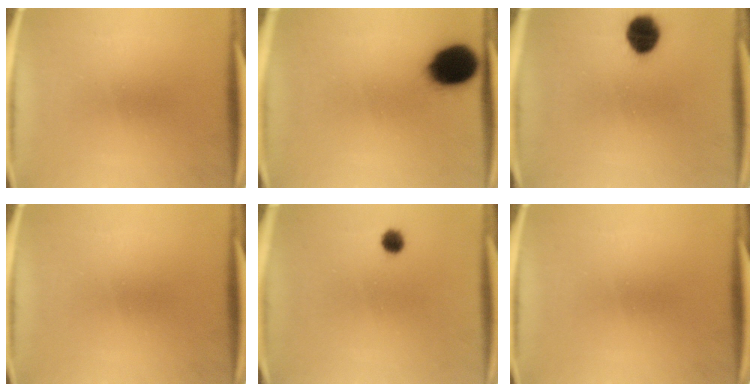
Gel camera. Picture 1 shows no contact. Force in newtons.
{"total": 14.1}
{"total": 7.6}
{"total": 0.0}
{"total": 2.4}
{"total": 0.0}